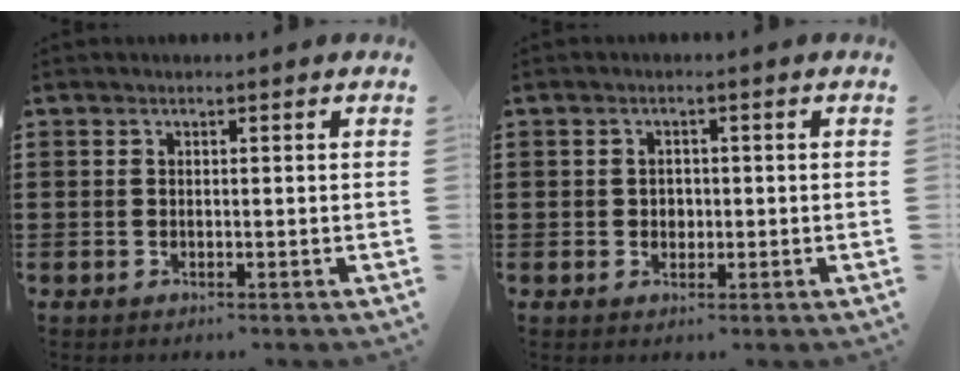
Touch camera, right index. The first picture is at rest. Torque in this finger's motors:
{"motor_torque": [1.30, -0.23, 0.13, 0.01]}